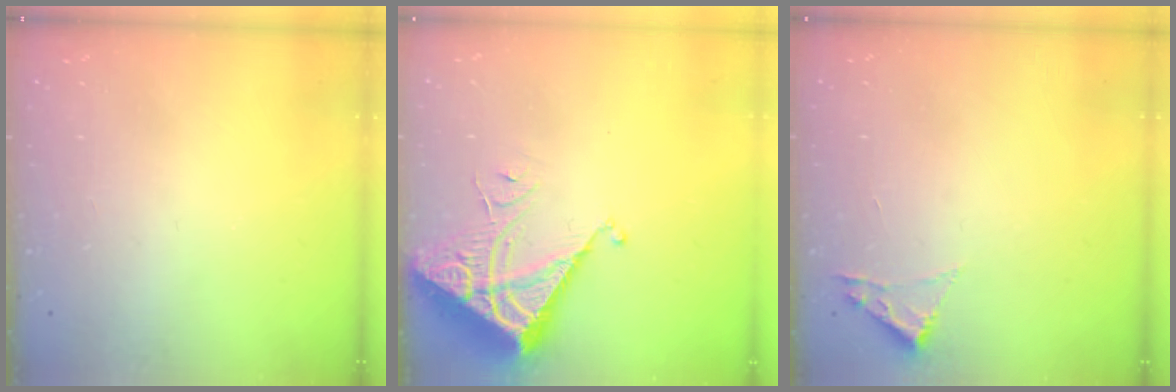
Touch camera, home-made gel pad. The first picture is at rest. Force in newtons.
{"total": 7.0, "press": 7.0, "slide": 0.6}
{"total": 1.8, "press": 1.8, "slide": 0.2}